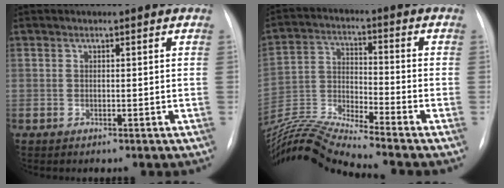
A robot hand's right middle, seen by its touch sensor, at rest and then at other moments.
{"total": 15.5, "force": [-14.5, -2.2, 5.1], "torque": [-0.105, 0.002, -0.269]}